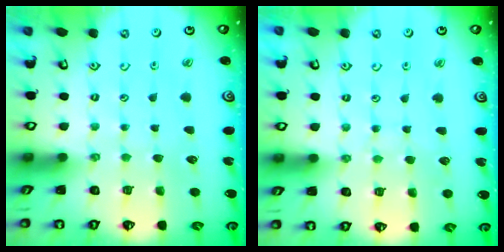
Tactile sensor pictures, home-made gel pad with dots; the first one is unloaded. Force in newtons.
{"total": 3.9, "press": 3.8, "slide": 0.4}